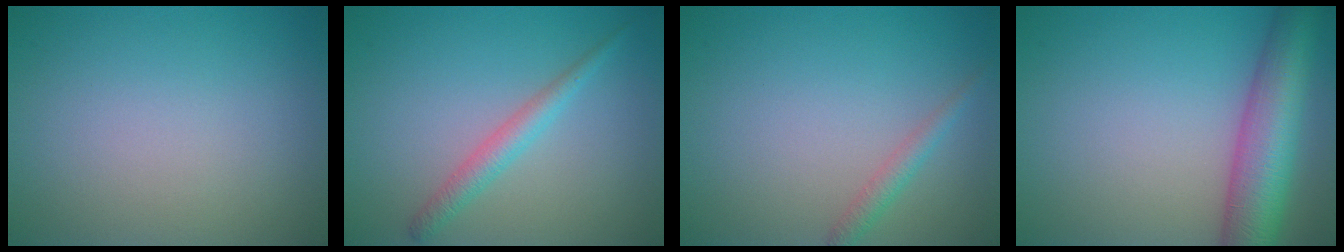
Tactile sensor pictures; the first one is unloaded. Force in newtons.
{"total": 2.1, "press": 2.1, "slide": 0.1}
{"total": 1.5, "press": 1.5, "slide": 0.1}
{"total": 8.2, "press": 8.2, "slide": 0.4}